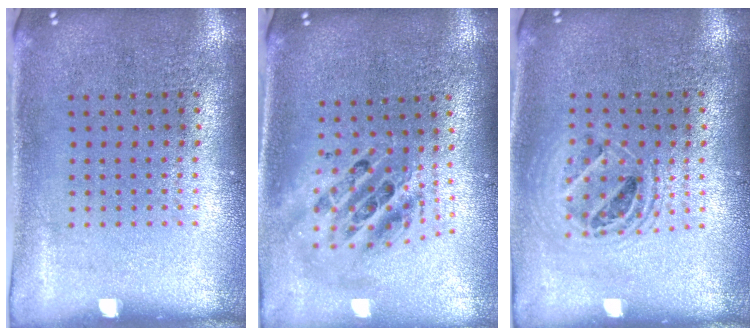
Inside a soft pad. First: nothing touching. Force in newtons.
{"total": 2.2, "press": 1.6, "slide": 1.4}
{"total": 1.5, "press": 1.3, "slide": 0.7}